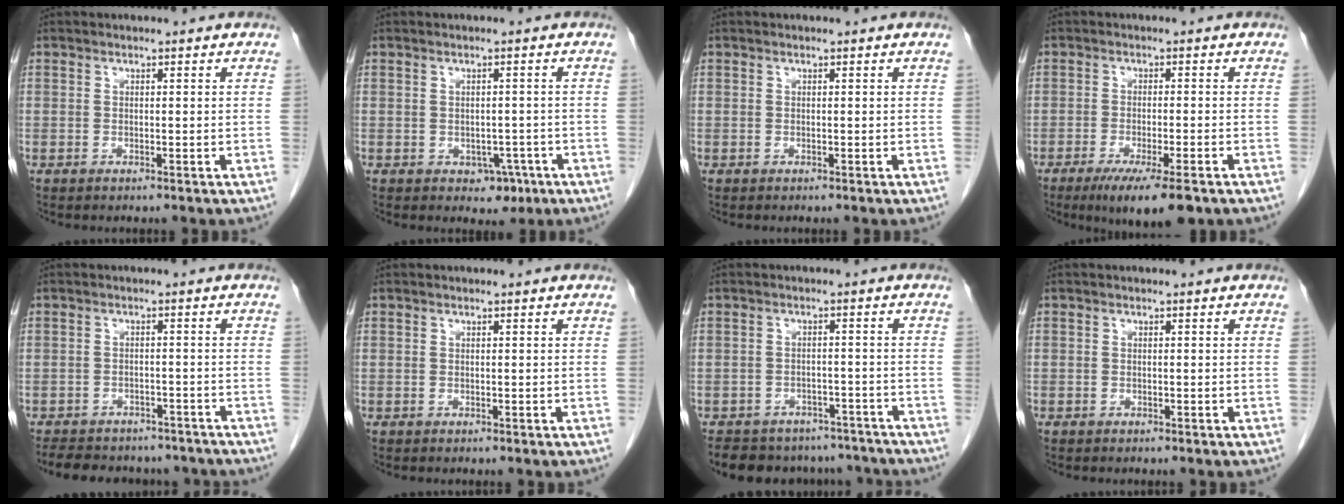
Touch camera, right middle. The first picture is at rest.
{"total": 3.1, "force": [-1.3, 2.3, 1.7], "torque": [-0.014, 0.004, -0.008]}
{"total": 0.0}
{"total": 8.8, "force": [-5.8, 1.1, 6.6], "torque": [-0.096, -0.019, -0.087]}
{"total": 15.7, "force": [-13.5, 6.0, 5.3], "torque": [-0.113, 0.001, -0.160]}
{"total": 0.0}
{"total": 15.4, "force": [-13.4, 6.3, 4.3], "torque": [-0.089, 0.007, -0.159]}
{"total": 0.7, "force": [-0.5, 0.4, 0.0], "torque": [-0.010, 0.002, -0.010]}